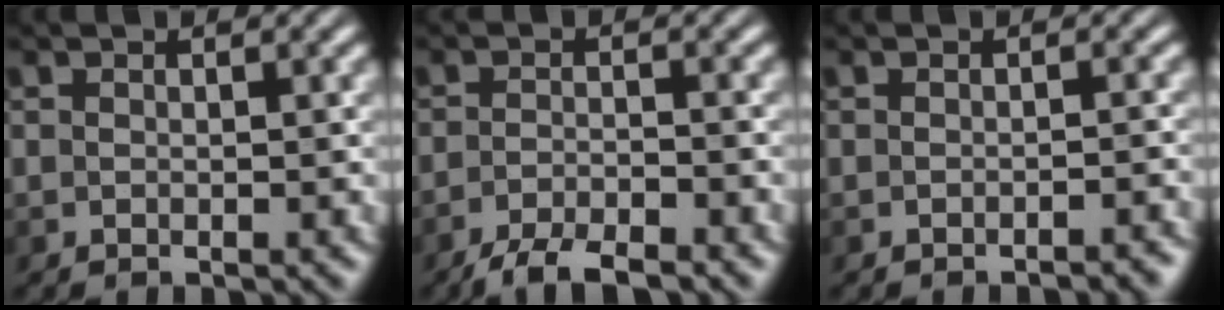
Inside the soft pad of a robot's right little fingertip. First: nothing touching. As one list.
[{"total": 4.2, "force": [-3.7, 0.3, 1.9], "torque": [-0.045, -0.002, -0.074]}, {"total": 1.1, "force": [-1.0, -0.1, 0.3], "torque": [0.003, 0.004, -0.022]}]